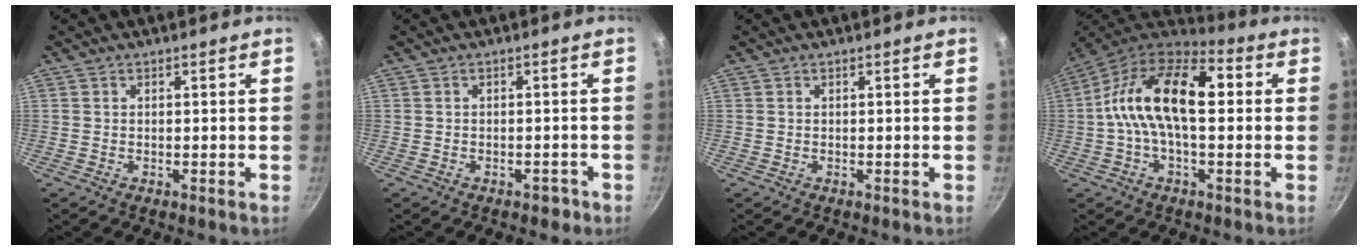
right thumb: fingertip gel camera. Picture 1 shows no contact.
{"total": 1.6, "force": [-1.1, 0.9, 0.7], "torque": [-0.005, 0.008, -0.014]}
{"total": 0.0}
{"total": 18.4, "force": [1.7, 9.2, 15.9], "torque": [-0.276, 0.047, 0.018]}